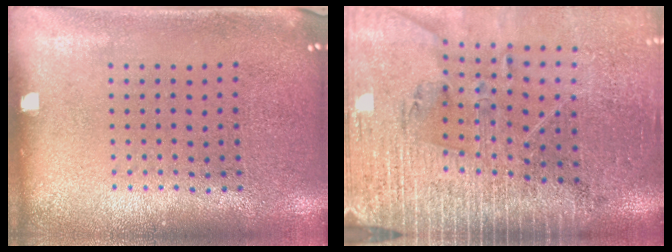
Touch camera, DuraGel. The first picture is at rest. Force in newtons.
{"total": 3.8, "press": 3.4, "slide": 1.8}